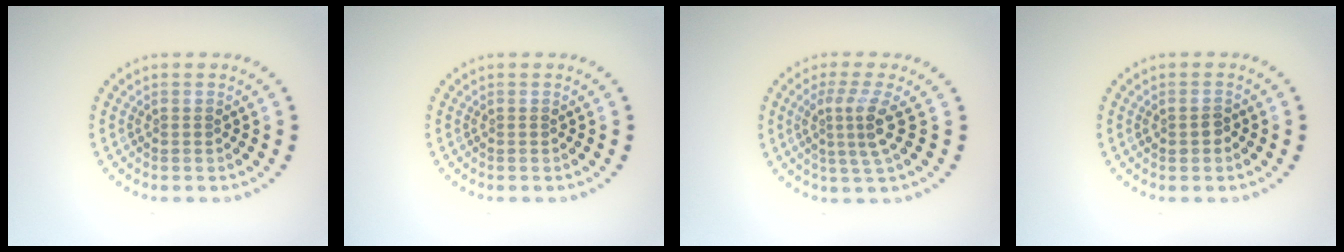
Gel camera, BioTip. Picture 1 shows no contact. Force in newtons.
{"total": 0.0}
{"total": 3.3, "press": 2.3, "slide": 2.3}
{"total": 1.1, "press": 1.1, "slide": 0.1}